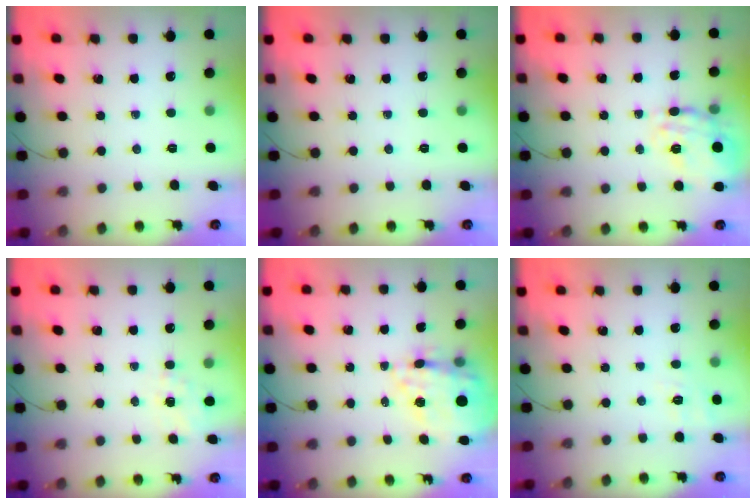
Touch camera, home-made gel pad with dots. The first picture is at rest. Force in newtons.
{"total": 0.0}
{"total": 18.1, "press": 18.1, "slide": 0.6}
{"total": 1.5, "press": 1.1, "slide": 1.1}
{"total": 20.1, "press": 19.7, "slide": 4.1}
{"total": 5.7, "press": 5.1, "slide": 2.5}